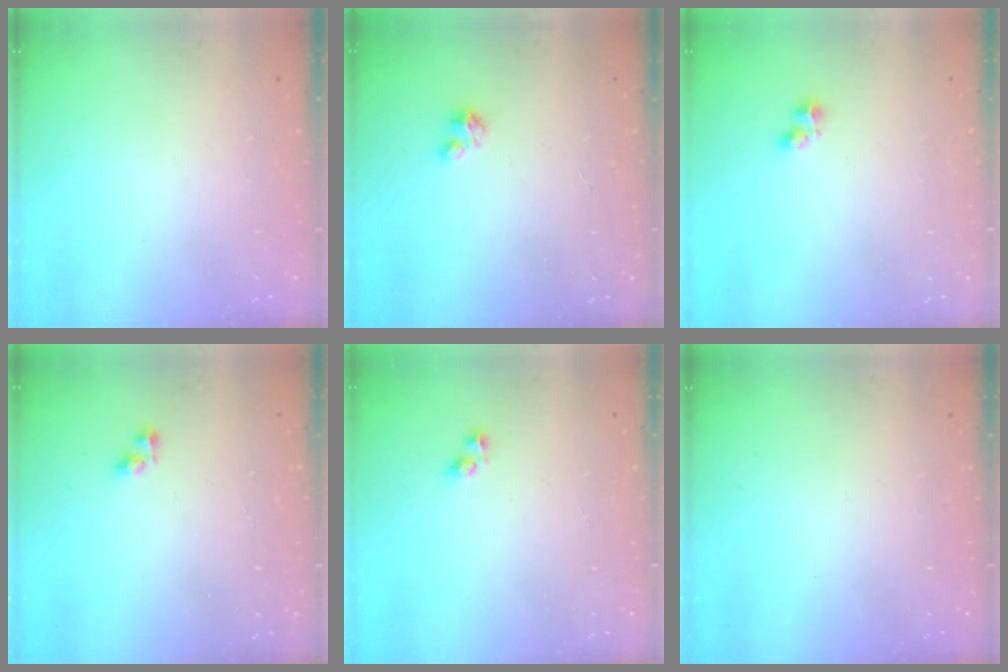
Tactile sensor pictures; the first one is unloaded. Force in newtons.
{"total": 1.6, "press": 1.6, "slide": 0.2}
{"total": 2.2, "press": 2.2, "slide": 0.5}
{"total": 3.6, "press": 3.6, "slide": 0.1}
{"total": 2.2, "press": 1.9, "slide": 1.1}
{"total": 0.0}